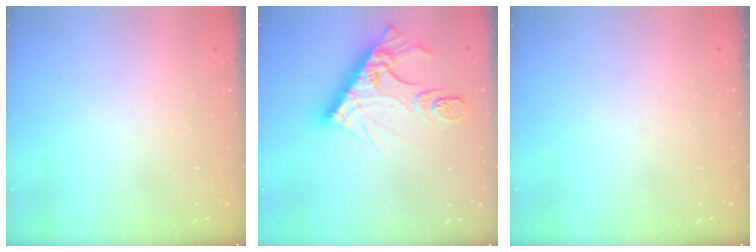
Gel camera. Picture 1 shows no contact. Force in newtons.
{"total": 14.5, "press": 14.4, "slide": 1.2}
{"total": 0.0}